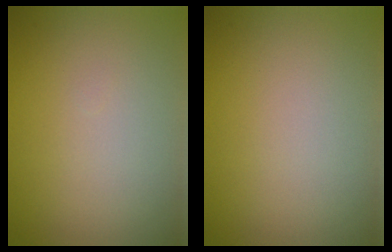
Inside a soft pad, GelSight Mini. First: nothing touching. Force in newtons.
{"total": 0.0}